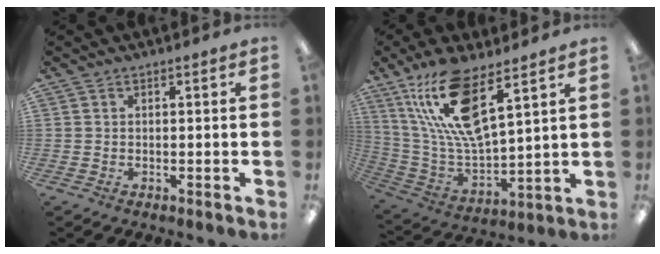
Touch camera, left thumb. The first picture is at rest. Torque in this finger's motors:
{"motor_torque": [0.46, 0.61, 1.31, -1.47, 0.29]}